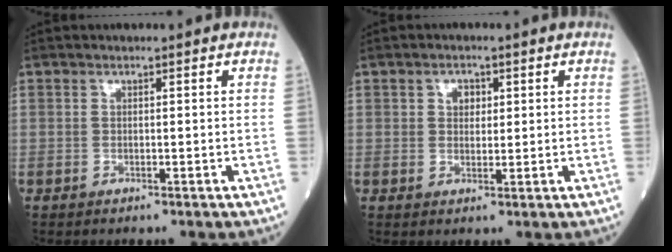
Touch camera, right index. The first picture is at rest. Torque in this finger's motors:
{"motor_torque": [0.15, 0.17, 0.06, 0.03]}